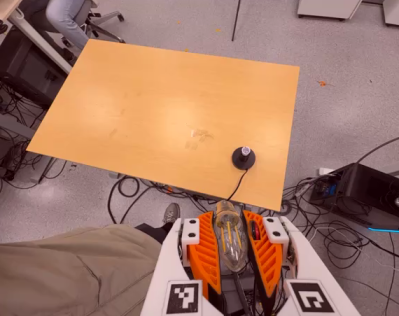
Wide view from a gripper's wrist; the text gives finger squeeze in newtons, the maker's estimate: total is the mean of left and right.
{"total": 22.9, "left": 24.8, "right": 21.0}